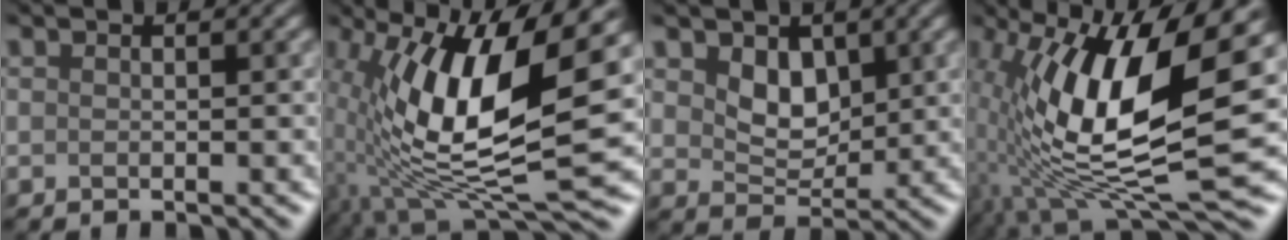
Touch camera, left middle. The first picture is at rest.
{"total": 13.2, "force": [0.3, 4.5, 12.4], "torque": [-0.250, -0.015, -0.005]}
{"total": 2.9, "force": [1.4, 2.0, 1.5], "torque": [-0.037, -0.007, 0.019]}
{"total": 14.6, "force": [0.8, 5.3, 13.6], "torque": [-0.262, -0.010, 0.000]}